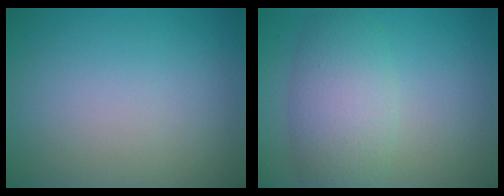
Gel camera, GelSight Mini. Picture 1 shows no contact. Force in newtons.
{"total": 5.4, "press": 5.4, "slide": 0.2}